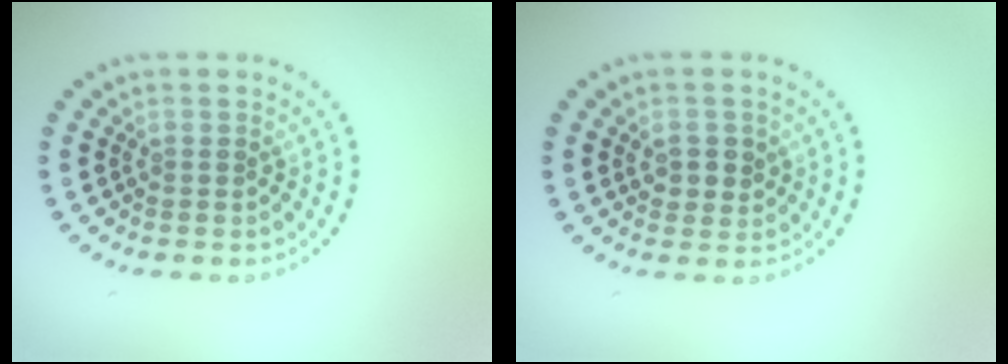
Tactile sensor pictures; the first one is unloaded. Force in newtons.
{"total": 2.2, "press": 2.1, "slide": 0.5}